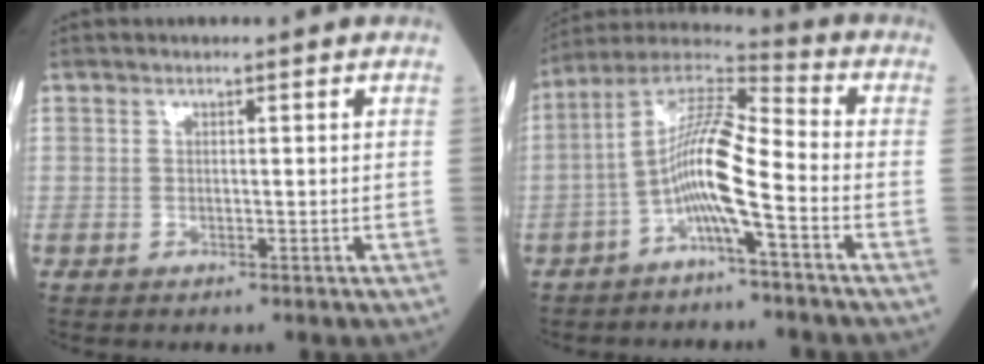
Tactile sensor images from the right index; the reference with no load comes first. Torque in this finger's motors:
{"motor_torque": [0.48, -0.15, 0.65, 0.21]}